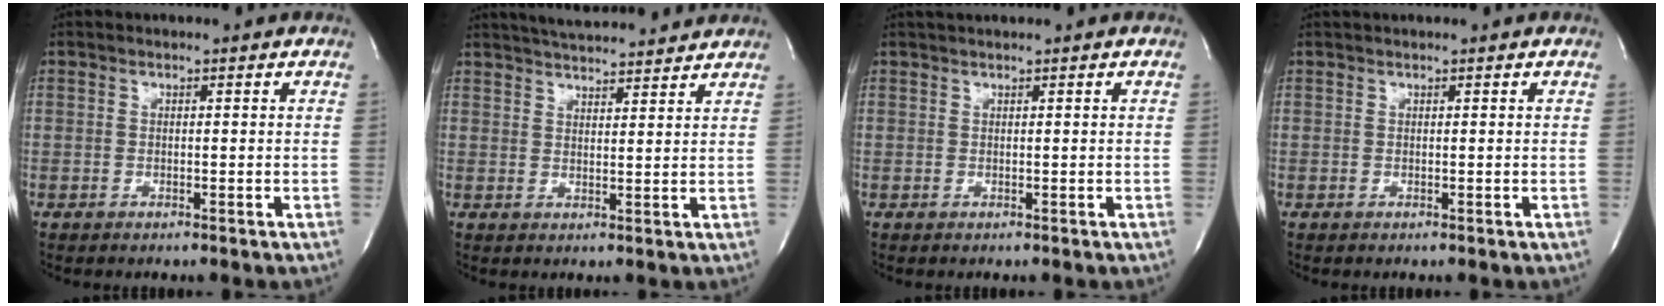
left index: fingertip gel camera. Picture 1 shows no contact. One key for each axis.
{"total": 12.2, "fx": 11.3, "fy": 1.5, "fz": 4.2, "tx": -0.072, "ty": 0.019, "tz": 0.157}
{"total": 0.8, "fx": 0.5, "fy": -0.3, "fz": 0.5, "tx": -0.011, "ty": 0.008, "tz": 0.016}
{"total": 0.5, "fx": 0.3, "fy": -0.2, "fz": 0.3, "tx": -0.004, "ty": 0.012, "tz": 0.012}